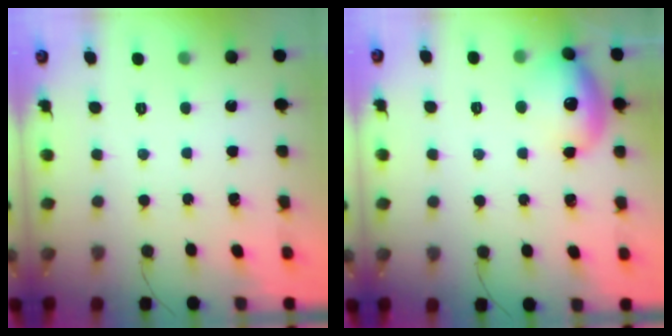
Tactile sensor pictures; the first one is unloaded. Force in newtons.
{"total": 13.0, "press": 12.9, "slide": 1.9}